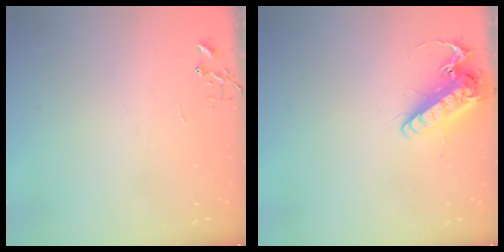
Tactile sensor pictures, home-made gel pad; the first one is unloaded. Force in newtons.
{"total": 14.1, "press": 13.9, "slide": 2.6}